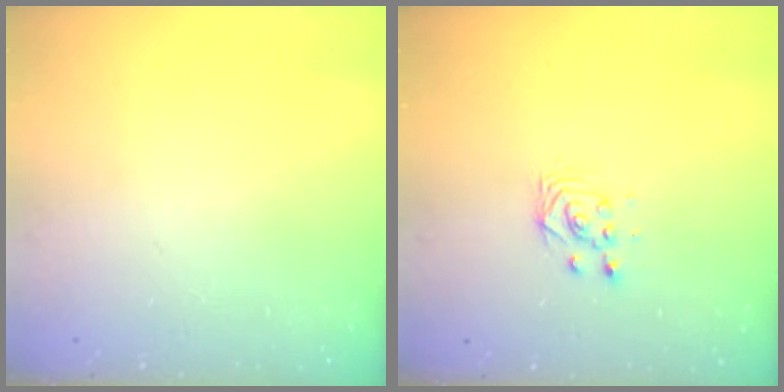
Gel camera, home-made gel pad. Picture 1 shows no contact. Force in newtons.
{"total": 3.0, "press": 3.0, "slide": 0.2}